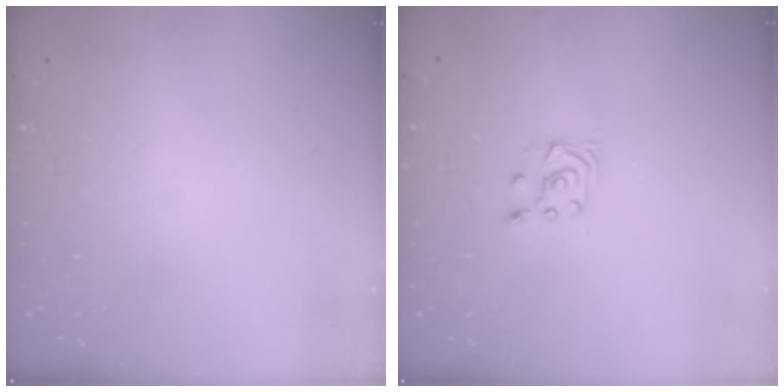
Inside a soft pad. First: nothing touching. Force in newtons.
{"total": 4.5, "press": 4.4, "slide": 0.8}